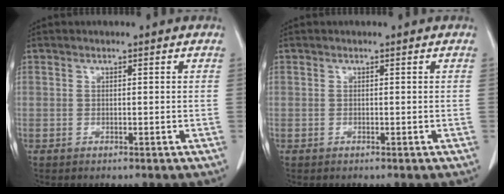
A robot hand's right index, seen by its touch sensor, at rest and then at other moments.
{"total": 0.0}